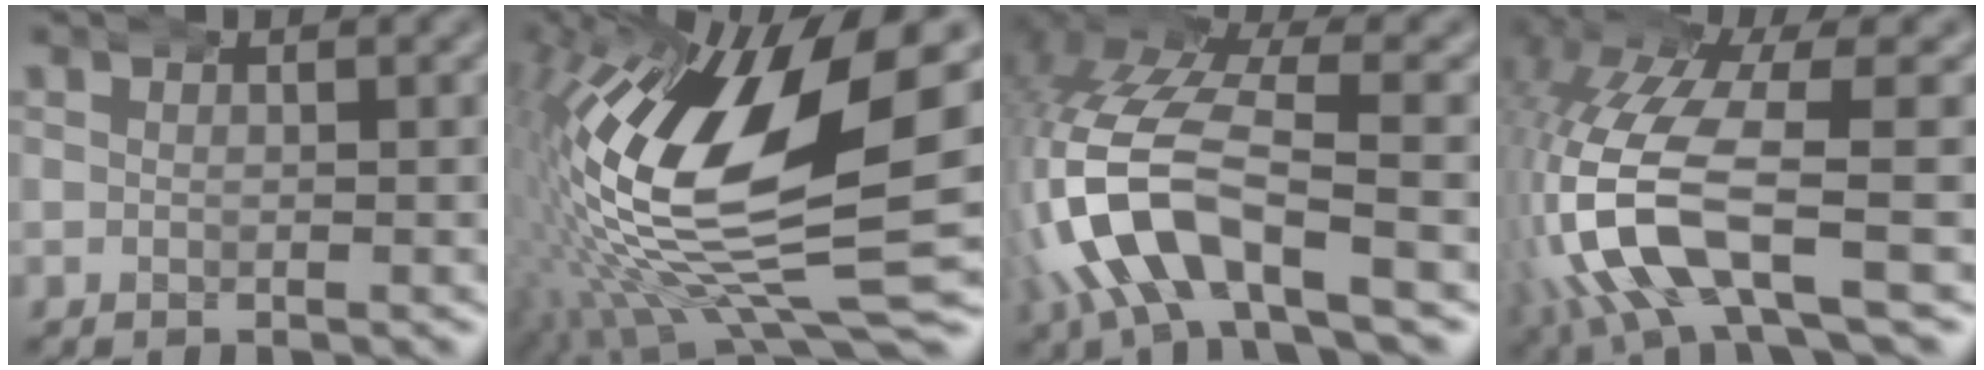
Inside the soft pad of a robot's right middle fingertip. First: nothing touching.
{"total": 19.8, "force": [0.1, 9.0, 17.6], "torque": [-0.297, -0.008, 0.013]}
{"total": 7.9, "force": [-1.2, 3.8, 6.8], "torque": [-0.183, -0.012, -0.015]}
{"total": 9.9, "force": [-1.2, 4.7, 8.6], "torque": [-0.232, -0.026, -0.006]}